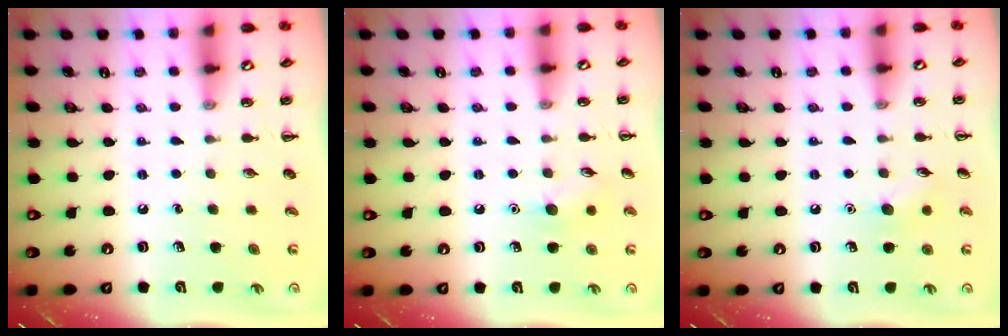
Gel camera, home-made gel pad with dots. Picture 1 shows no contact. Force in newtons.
{"total": 6.5, "press": 6.3, "slide": 1.7}
{"total": 6.5, "press": 6.3, "slide": 1.6}